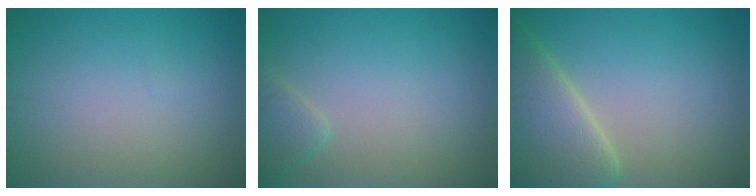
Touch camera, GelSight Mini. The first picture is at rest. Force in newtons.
{"total": 1.9, "press": 1.9, "slide": 0.1}
{"total": 8.0, "press": 8.0, "slide": 0.7}